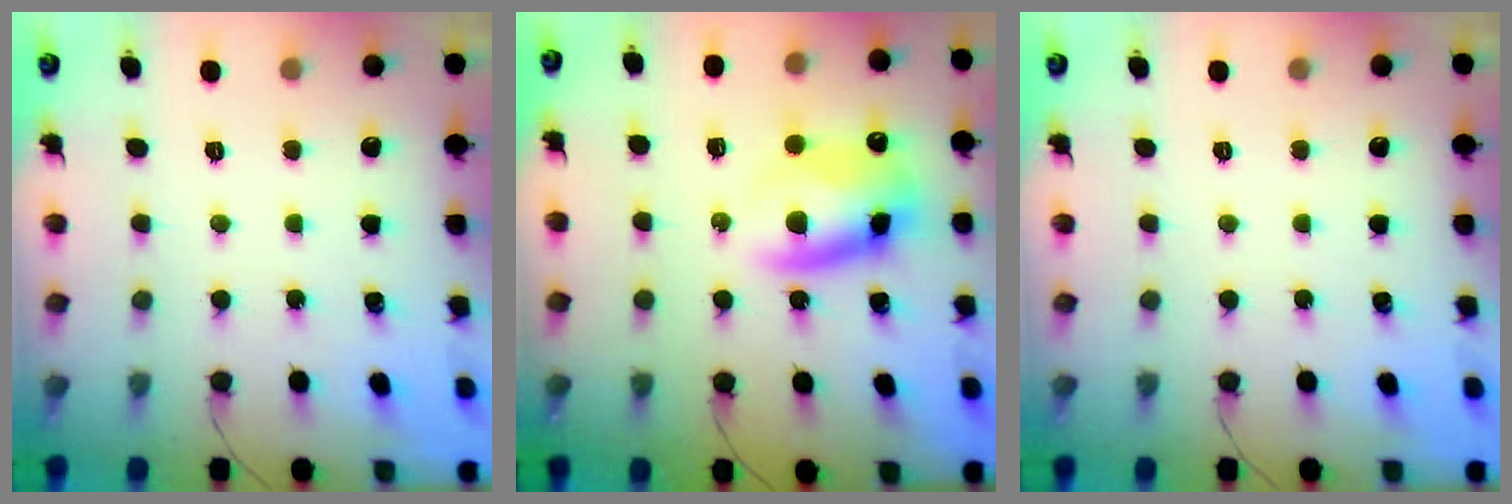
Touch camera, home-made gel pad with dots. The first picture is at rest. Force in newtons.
{"total": 11.6, "press": 11.3, "slide": 2.4}
{"total": 0.0}